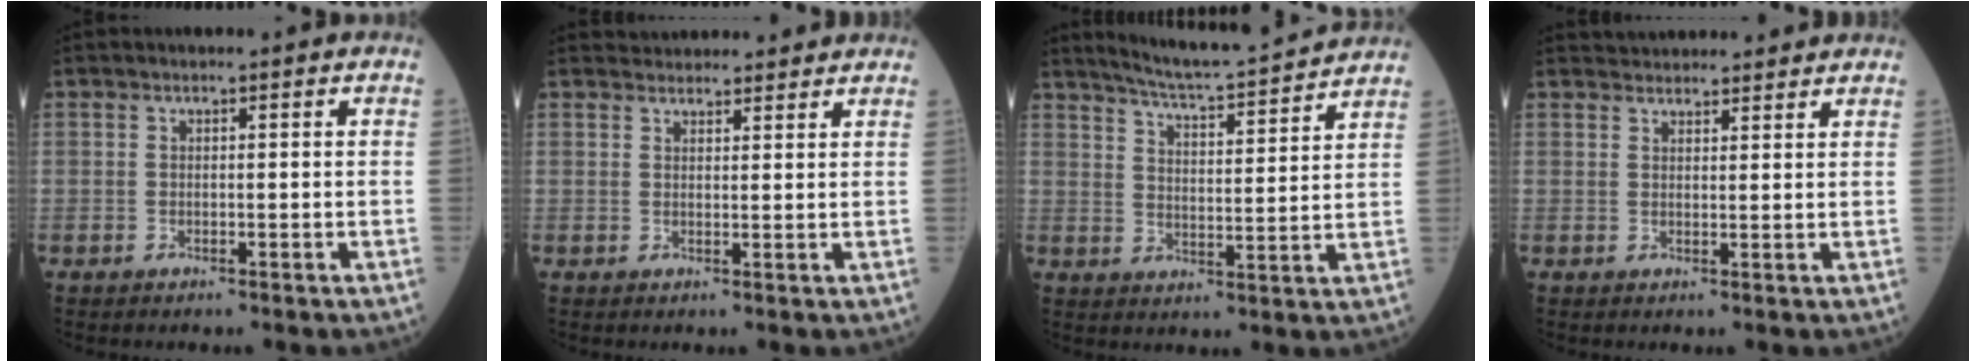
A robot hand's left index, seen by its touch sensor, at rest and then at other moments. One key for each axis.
{"total": 7.7, "fx": 7.4, "fy": 1.8, "fz": 1.4, "tx": -0.012, "ty": 0.030, "tz": 0.092}
{"total": 13.9, "fx": 13.1, "fy": 0.0, "fz": 4.7, "tx": -0.085, "ty": 0.005, "tz": 0.187}
{"total": 8.8, "fx": 8.4, "fy": 1.8, "fz": 1.8, "tx": -0.021, "ty": 0.031, "tz": 0.110}